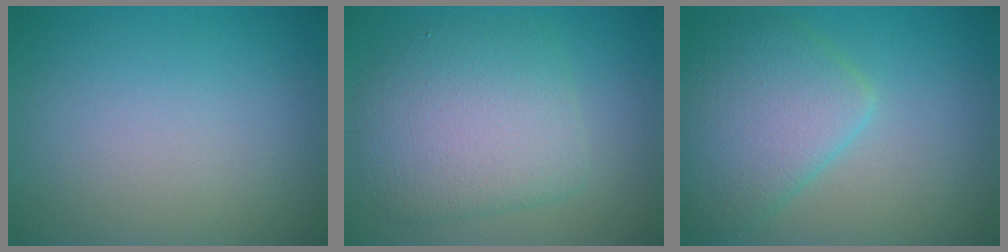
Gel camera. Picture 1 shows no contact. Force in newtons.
{"total": 6.1, "press": 6.1, "slide": 0.2}
{"total": 5.6, "press": 5.6, "slide": 0.3}